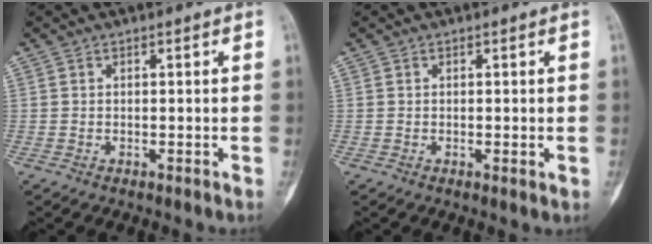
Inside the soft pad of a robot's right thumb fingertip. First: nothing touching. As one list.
[{"total": 1.0, "force": [-0.1, 0.4, 0.9], "torque": [-0.013, -0.003, 0.000]}]